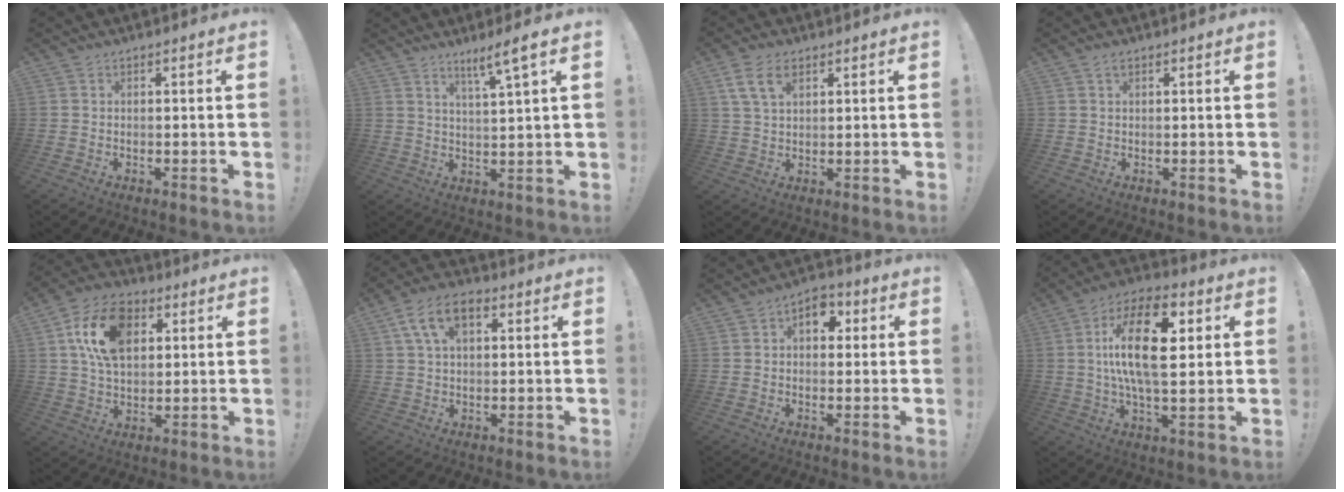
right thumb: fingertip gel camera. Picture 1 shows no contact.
{"total": 6.2, "force": [4.2, -0.5, 4.6], "torque": [-0.069, -0.025, 0.063]}
{"total": 7.4, "force": [3.6, 4.1, 5.1], "torque": [-0.089, -0.003, 0.070]}
{"total": 1.1, "force": [0.7, 0.7, 0.4], "torque": [-0.001, -0.001, 0.012]}
{"total": 16.8, "force": [5.6, 11.3, 11.1], "torque": [-0.189, -0.002, 0.104]}
{"total": 10.1, "force": [3.7, 5.6, 7.6], "torque": [-0.138, 0.009, 0.068]}
{"total": 6.5, "force": [1.7, 4.7, 4.2], "torque": [-0.048, 0.000, 0.026]}
{"total": 20.2, "force": [3.9, 9.0, 17.7], "torque": [-0.310, 0.000, 0.053]}